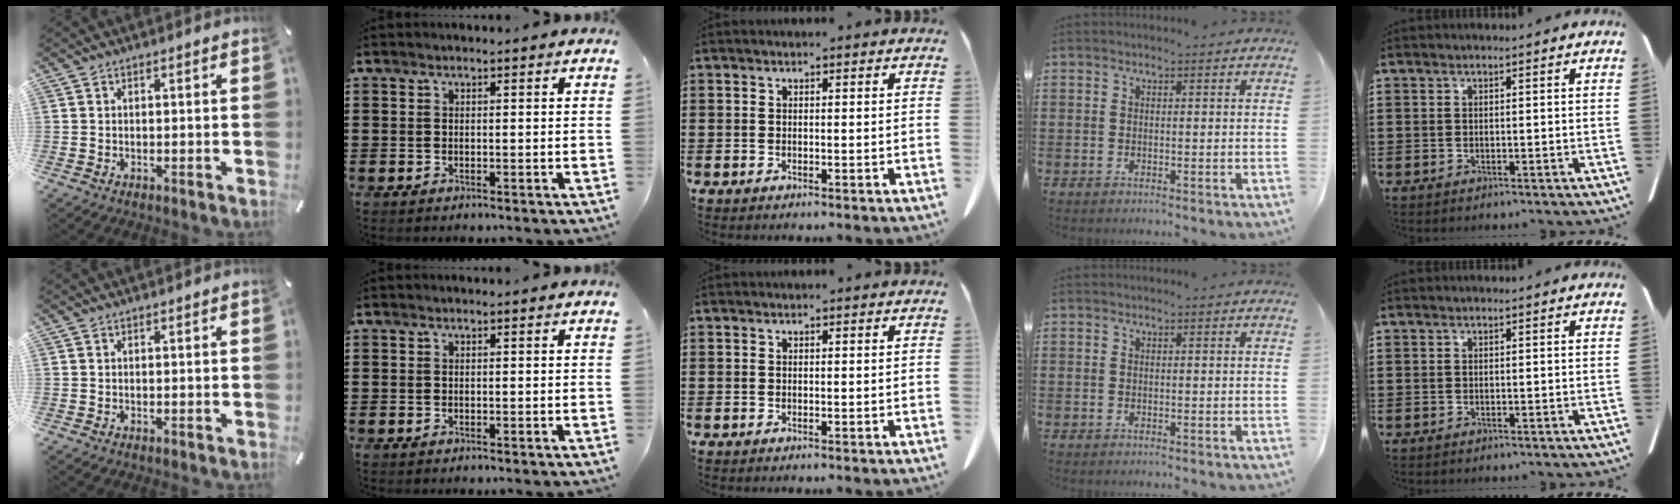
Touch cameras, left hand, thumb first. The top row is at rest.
{}